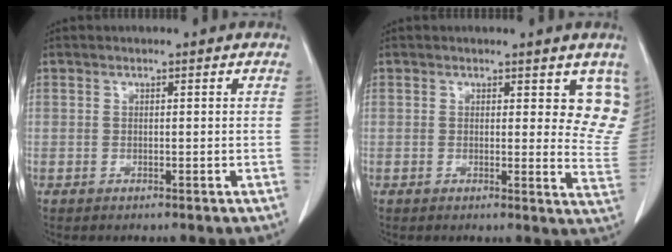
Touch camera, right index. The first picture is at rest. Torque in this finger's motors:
{"motor_torque": [0.29, 0.22, 0.10, 0.01]}